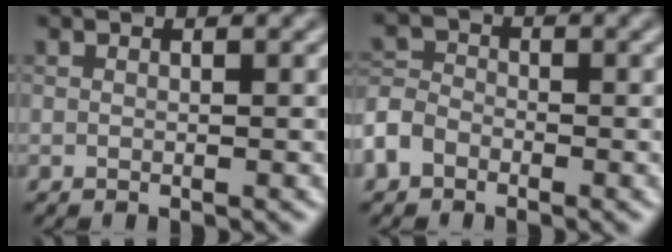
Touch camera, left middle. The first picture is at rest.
{"total": 3.1, "force": [-2.3, 2.0, 0.9], "torque": [-0.029, 0.005, -0.051]}